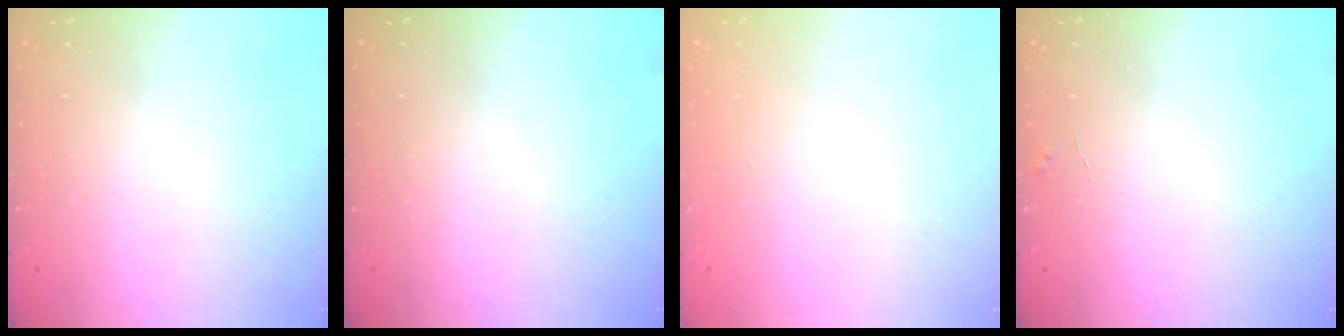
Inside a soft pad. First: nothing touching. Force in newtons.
{"total": 0.0}
{"total": 0.0}
{"total": 3.0, "press": 3.0, "slide": 0.3}